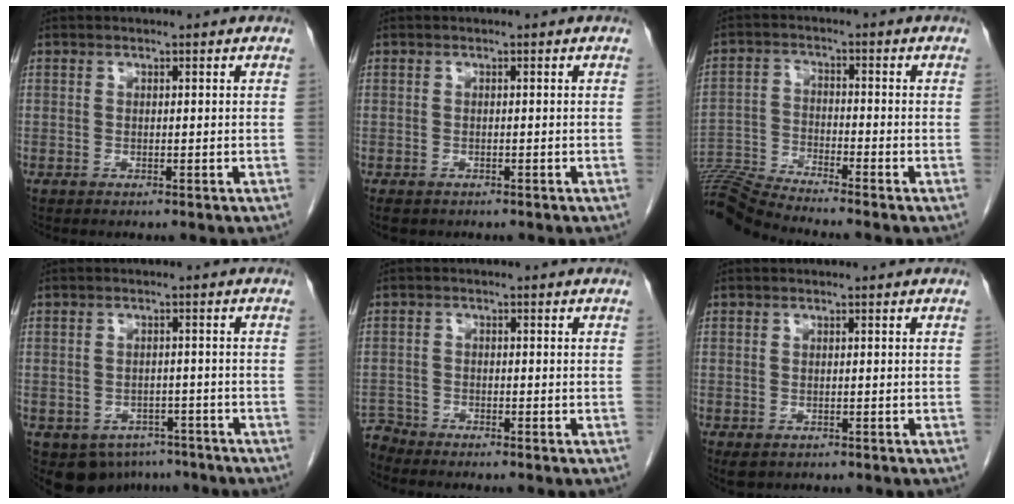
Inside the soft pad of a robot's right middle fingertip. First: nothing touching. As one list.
[{"total": 2.5, "force": [-1.9, 1.4, 0.9], "torque": [-0.011, -0.003, -0.023]}, {"total": 9.9, "force": [-9.4, -2.4, 1.9], "torque": [-0.033, -0.009, -0.177]}, {"total": 8.1, "force": [-5.5, 5.6, 1.9], "torque": [-0.023, 0.003, -0.067]}, {"total": 2.5, "force": [-2.3, -0.2, -0.9], "torque": [0.025, -0.013, -0.044]}, {"total": 1.7, "force": [-0.9, 1.2, 0.8], "torque": [-0.012, -0.002, -0.004]}]